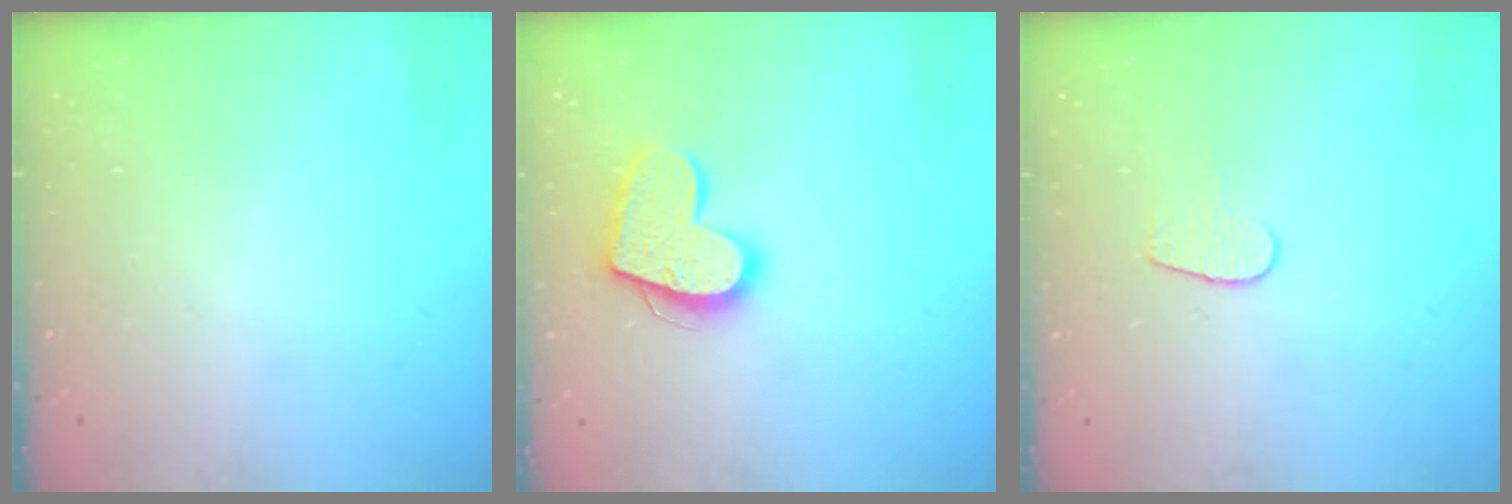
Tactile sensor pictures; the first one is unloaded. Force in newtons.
{"total": 15.3, "press": 15.3, "slide": 1.1}
{"total": 5.4, "press": 5.4, "slide": 0.6}